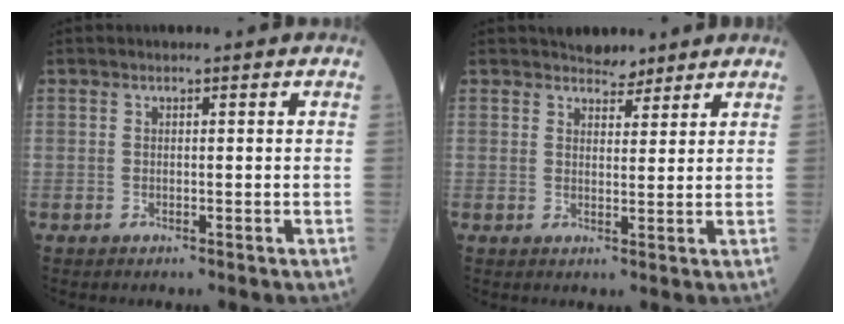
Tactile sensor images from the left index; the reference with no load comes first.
{"total": 3.4, "force": [3.0, 1.4, 0.6], "torque": [-0.007, 0.004, 0.044]}